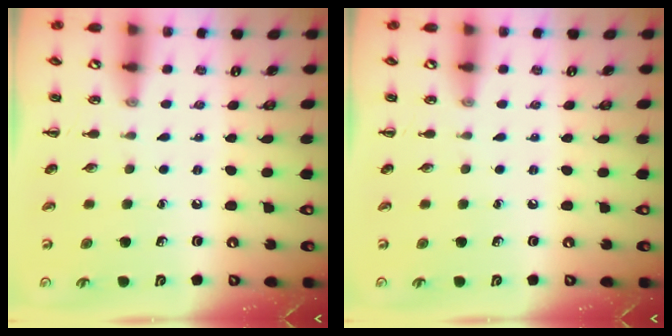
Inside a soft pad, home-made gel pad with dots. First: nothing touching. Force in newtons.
{"total": 0.0}